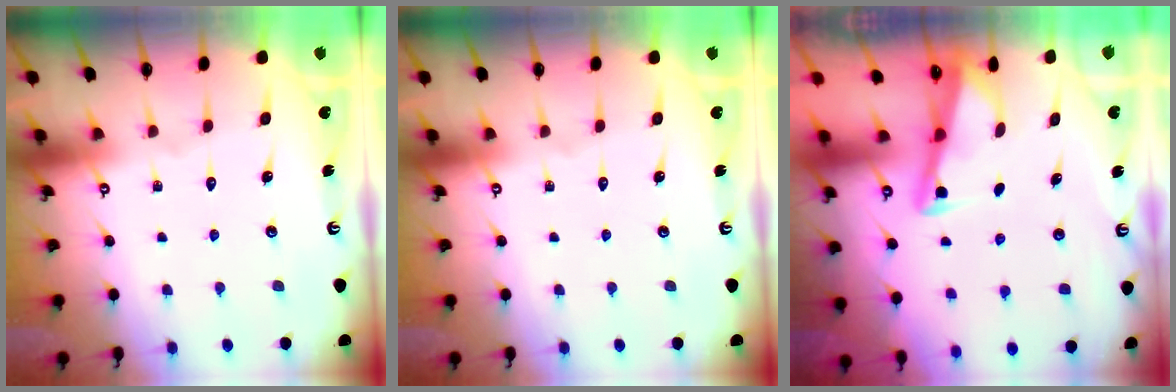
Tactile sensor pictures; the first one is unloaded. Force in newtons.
{"total": 0.0}
{"total": 2.9, "press": 2.9, "slide": 0.3}